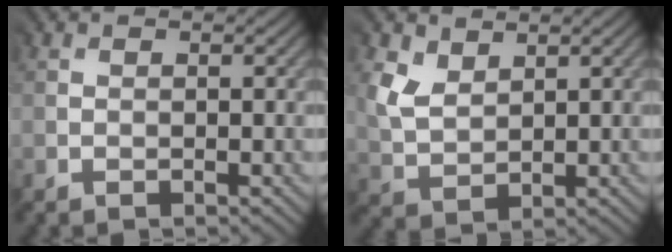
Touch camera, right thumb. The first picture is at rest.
{"total": 4.2, "force": [3.4, 2.5, 0.3], "torque": [-0.023, 0.003, 0.069]}